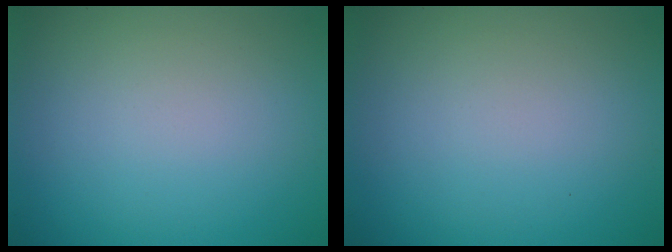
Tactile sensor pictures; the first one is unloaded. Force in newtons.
{"total": 0.0}